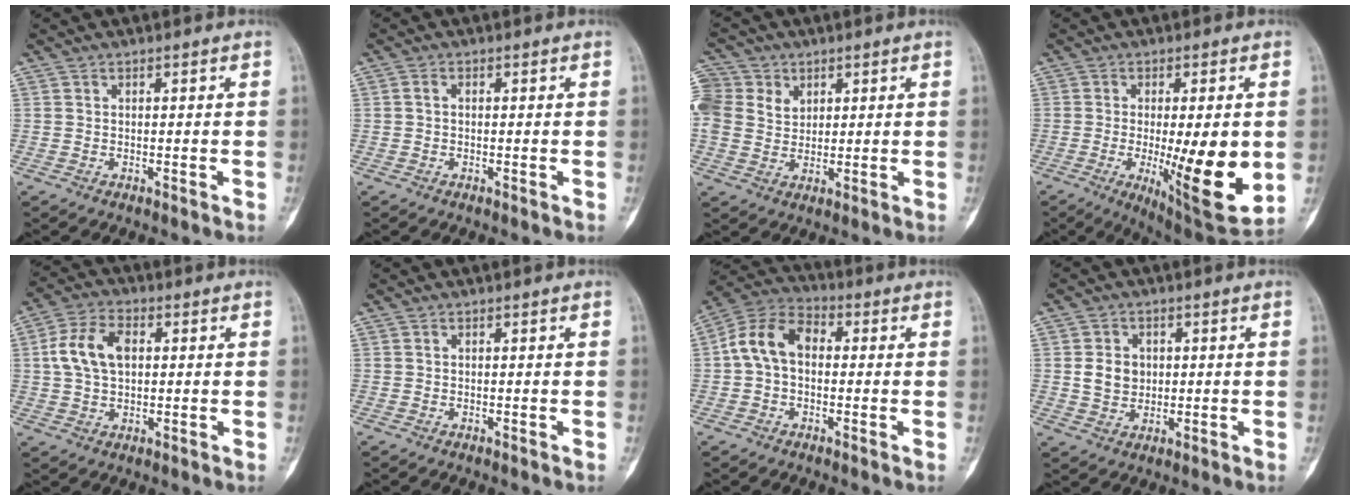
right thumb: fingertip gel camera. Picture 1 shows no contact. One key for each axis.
{"total": 0.8, "fx": -0.1, "fy": 0.5, "fz": 0.6, "tx": -0.005, "ty": 0.002, "tz": -0.004}
{"total": 12.6, "fx": 4.2, "fy": 10.4, "fz": 5.7, "tx": -0.128, "ty": 0.014, "tz": 0.079}
{"total": 17.2, "fx": -2.2, "fy": 4.5, "fz": 16.5, "tx": -0.236, "ty": -0.031, "tz": -0.016}
{"total": 9.3, "fx": 1.5, "fy": 5.9, "fz": 7.1, "tx": -0.134, "ty": 0.015, "tz": 0.027}
{"total": 0.0}
{"total": 9.6, "fx": 0.3, "fy": 6.6, "fz": 7.0, "tx": -0.121, "ty": 0.033, "tz": -0.007}
{"total": 5.4, "fx": 0.5, "fy": 4.6, "fz": 2.8, "tx": -0.028, "ty": -0.001, "tz": 0.013}